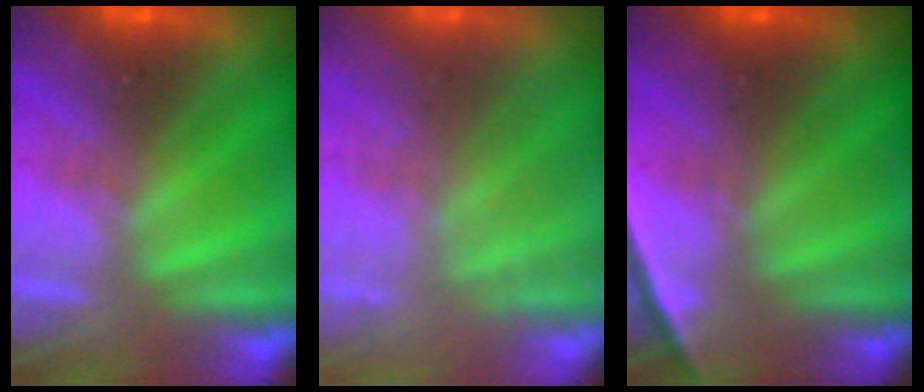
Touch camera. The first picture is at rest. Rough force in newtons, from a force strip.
{"total": 2.1}
{"total": 2.3}